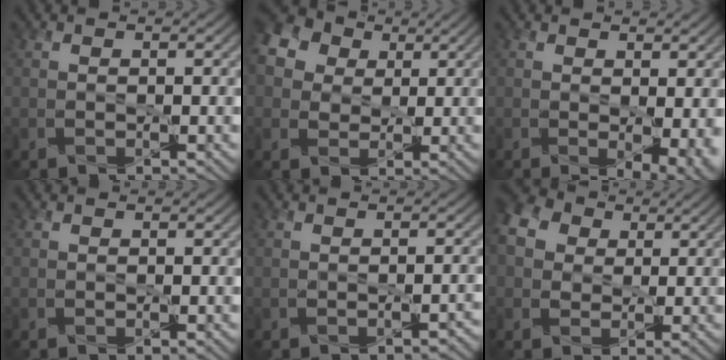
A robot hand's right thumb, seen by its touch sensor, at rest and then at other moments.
{"total": 14.1, "force": [5.7, 11.3, 6.3], "torque": [-0.205, 0.034, 0.101]}
{"total": 4.4, "force": [-0.4, 1.9, 3.9], "torque": [-0.058, -0.016, 0.003]}
{"total": 0.0}
{"total": 1.0, "force": [-0.8, 0.3, 0.5], "torque": [-0.009, -0.002, -0.010]}
{"total": 9.7, "force": [2.7, 8.0, 4.8], "torque": [-0.139, 0.031, 0.029]}